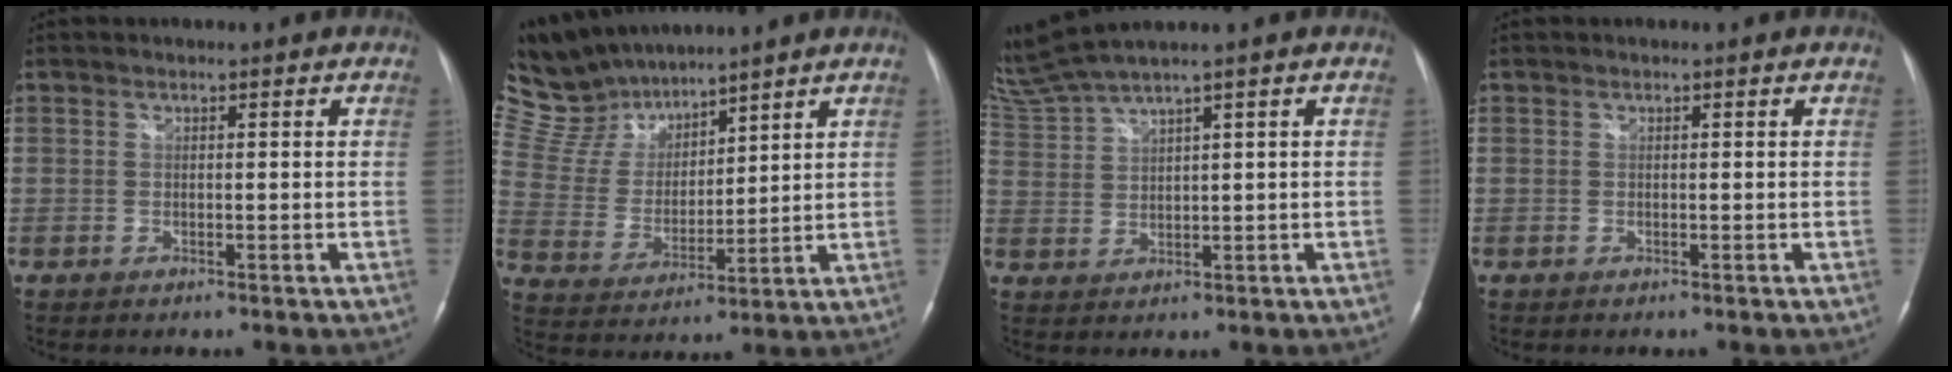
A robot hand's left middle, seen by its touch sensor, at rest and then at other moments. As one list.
[{"total": 11.1, "force": [10.4, 3.0, 2.3], "torque": [-0.070, 0.017, 0.217]}, {"total": 6.5, "force": [5.7, -1.4, 2.7], "torque": [-0.076, 0.012, 0.127]}, {"total": 0.0}]